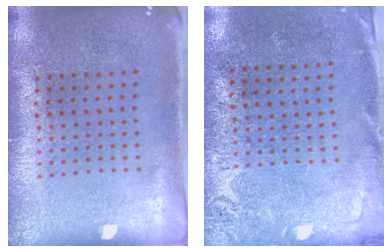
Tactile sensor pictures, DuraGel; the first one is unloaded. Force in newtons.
{"total": 2.8, "press": 2.3, "slide": 1.5}